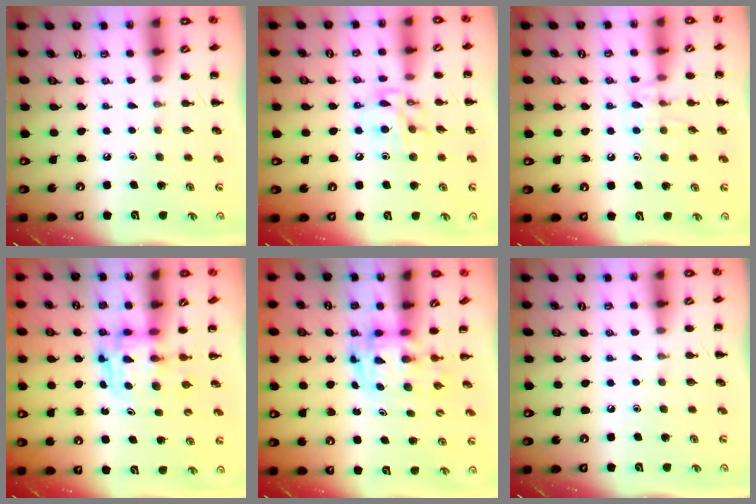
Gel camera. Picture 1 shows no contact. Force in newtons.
{"total": 10.4, "press": 10.3, "slide": 1.1}
{"total": 8.5, "press": 8.4, "slide": 1.0}
{"total": 2.8, "press": 2.8, "slide": 0.2}
{"total": 2.8, "press": 2.8, "slide": 0.6}
{"total": 0.0}